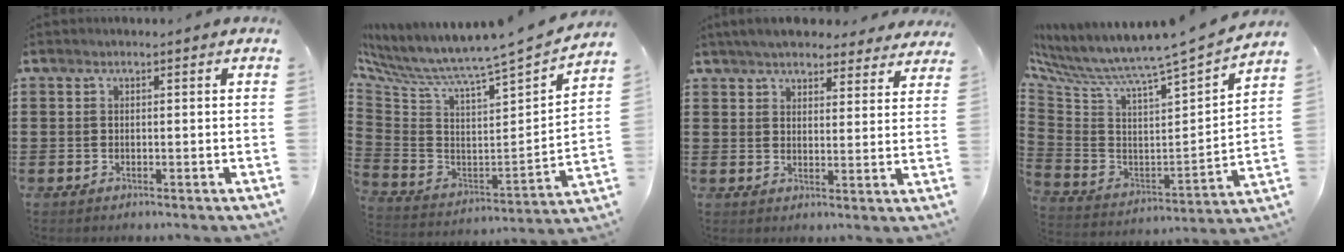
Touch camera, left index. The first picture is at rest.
{"total": 4.4, "force": [3.8, -1.0, 1.8], "torque": [-0.061, -0.062, 0.046]}
{"total": 5.0, "force": [4.8, 1.0, 1.3], "torque": [-0.043, -0.011, 0.087]}
{"total": 5.2, "force": [4.7, -1.0, 1.9], "torque": [-0.065, -0.068, 0.062]}